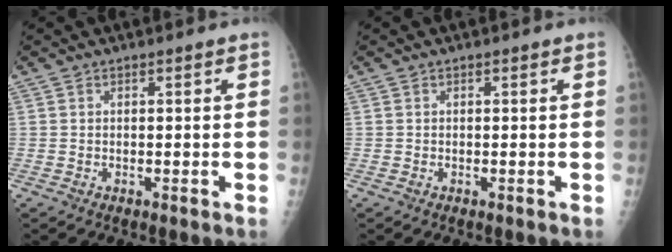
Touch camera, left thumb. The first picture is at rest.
{"total": 0.0}